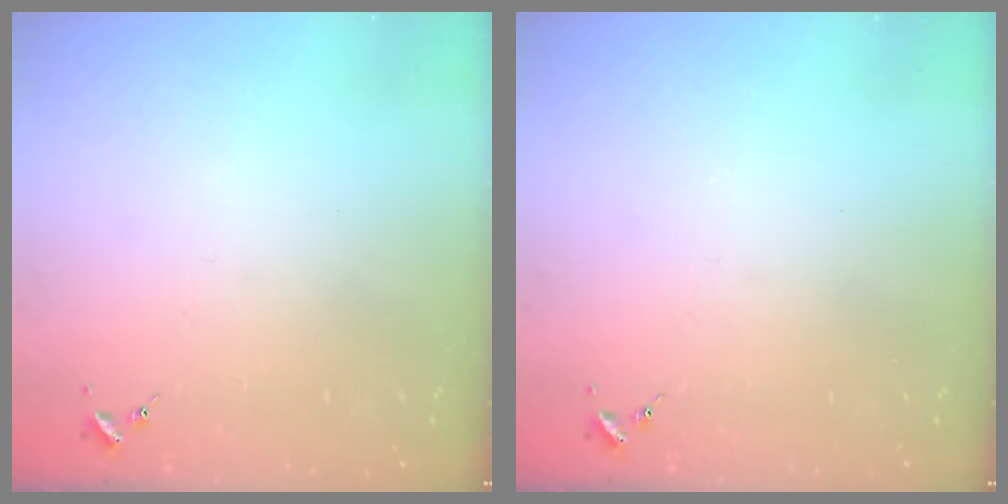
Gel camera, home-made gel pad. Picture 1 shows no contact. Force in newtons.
{"total": 0.0}